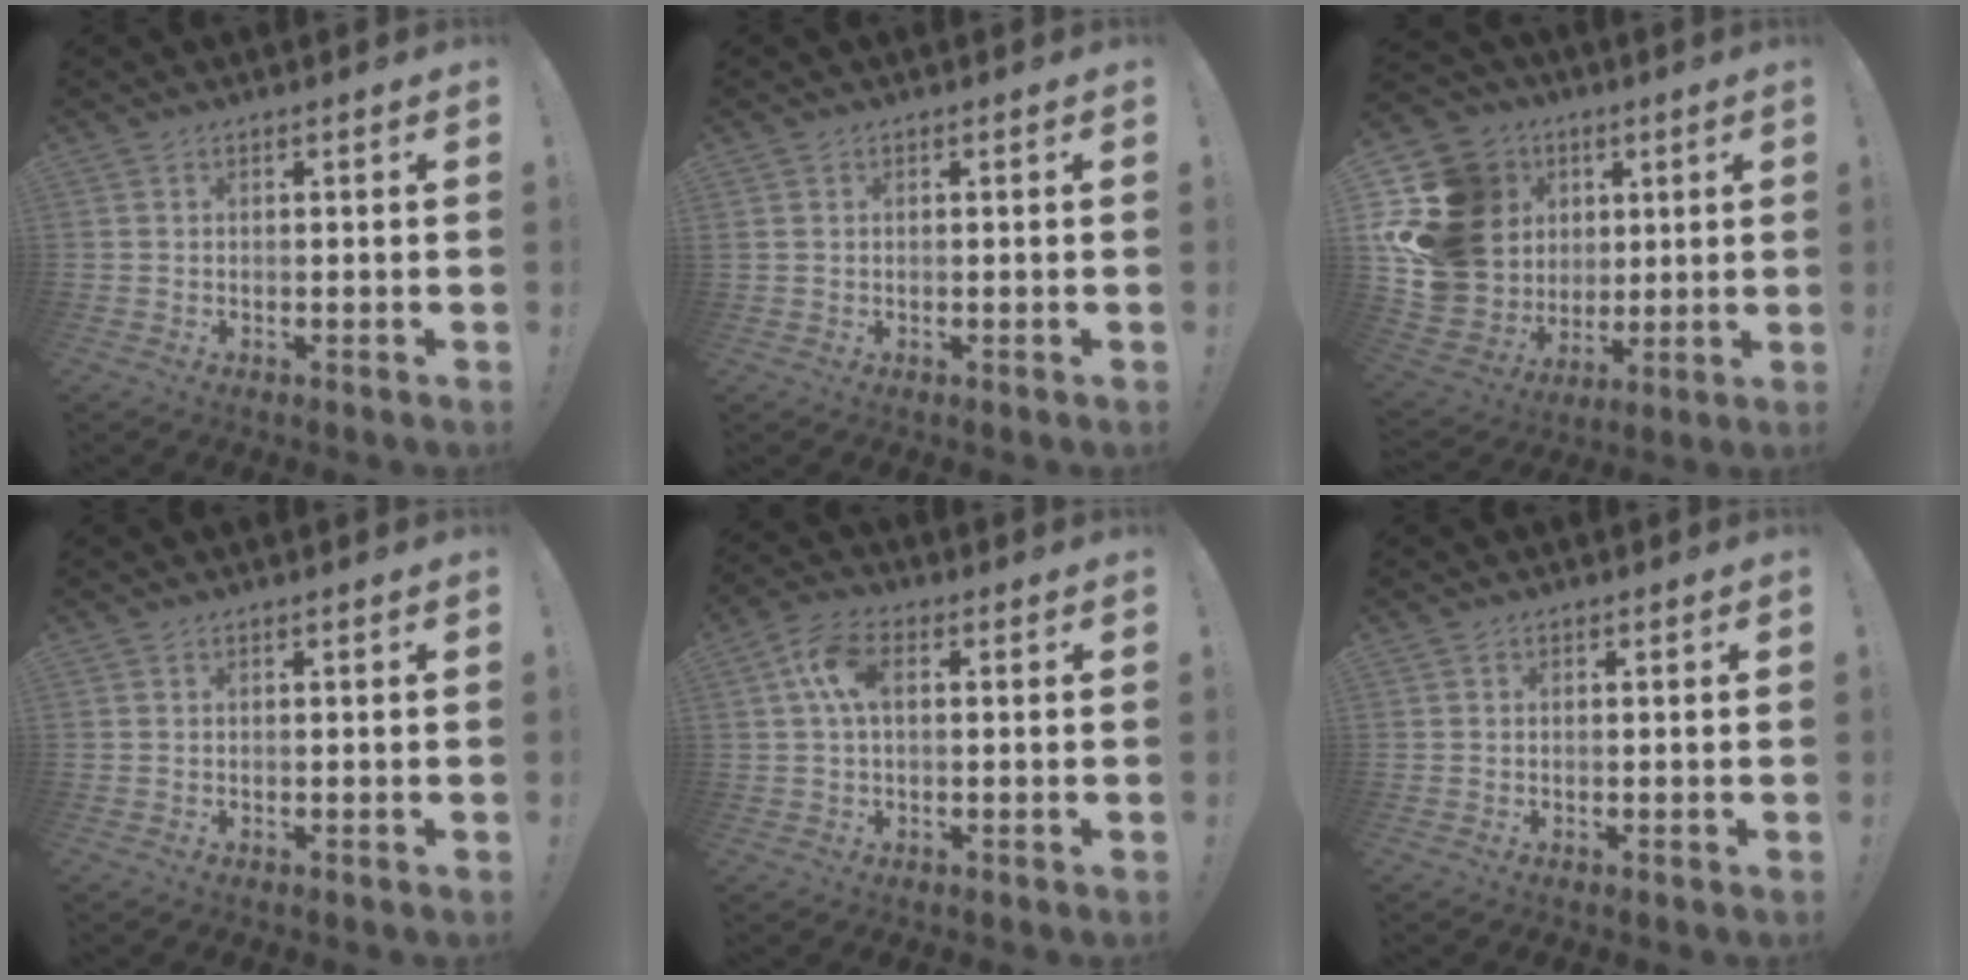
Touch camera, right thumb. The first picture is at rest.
{"total": 0.9, "force": [0.4, 0.6, 0.6], "torque": [-0.017, 0.004, 0.009]}
{"total": 22.5, "force": [4.6, 19.3, 10.8], "torque": [-0.207, -0.023, 0.139]}
{"total": 0.0}
{"total": 8.4, "force": [1.7, 4.8, 6.6], "torque": [-0.129, 0.009, 0.031]}
{"total": 0.0}